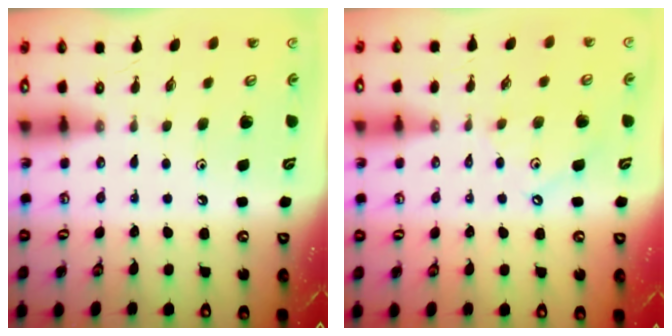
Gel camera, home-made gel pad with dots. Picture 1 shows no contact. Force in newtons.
{"total": 5.5, "press": 5.4, "slide": 0.6}